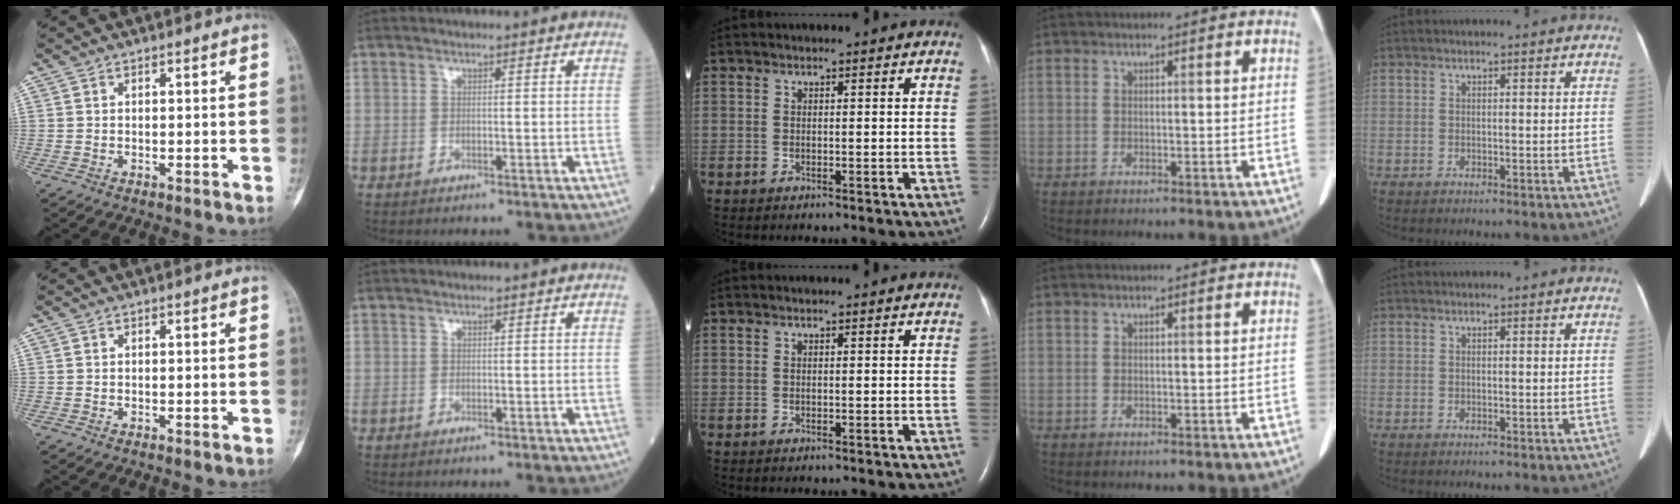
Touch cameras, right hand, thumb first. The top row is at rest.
{}